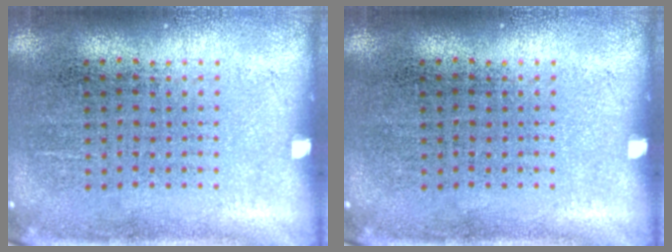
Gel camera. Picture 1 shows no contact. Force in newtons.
{"total": 0.0}